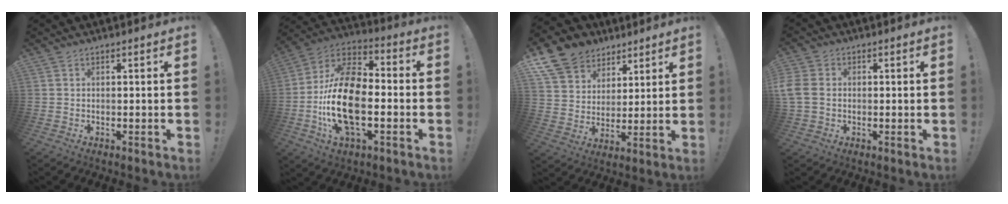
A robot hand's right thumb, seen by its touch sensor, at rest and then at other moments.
{"total": 21.4, "force": [-3.9, 11.6, 17.5], "torque": [-0.355, 0.019, -0.061]}
{"total": 12.5, "force": [7.7, 9.3, 3.4], "torque": [-0.055, -0.051, 0.152]}
{"total": 6.4, "force": [-0.4, 5.1, 3.7], "torque": [-0.080, 0.009, -0.002]}